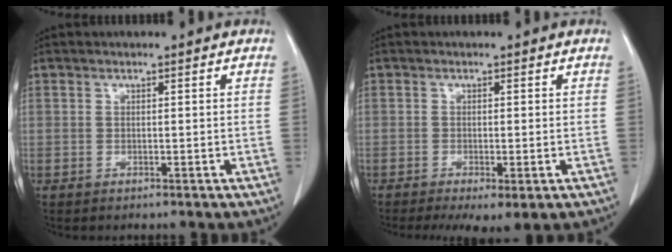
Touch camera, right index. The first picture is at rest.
{"total": 5.3, "force": [-3.1, 1.4, 4.1], "torque": [-0.062, -0.019, -0.048]}